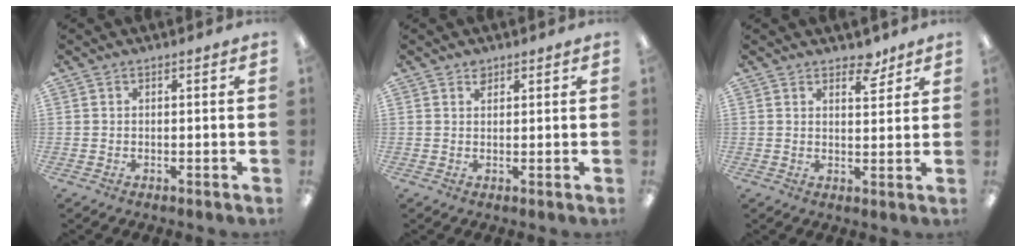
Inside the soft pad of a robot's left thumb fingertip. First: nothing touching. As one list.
[{"total": 1.6, "force": [1.3, 0.8, 0.6], "torque": [-0.005, -0.005, 0.022]}, {"total": 5.1, "force": [4.1, 2.3, 1.9], "torque": [-0.006, -0.027, 0.069]}]